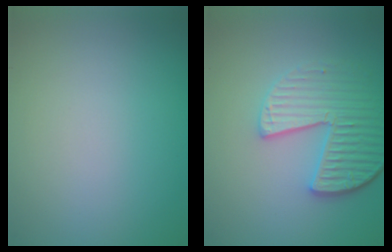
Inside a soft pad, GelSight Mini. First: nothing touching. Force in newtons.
{"total": 4.6, "press": 3.9, "slide": 2.5}